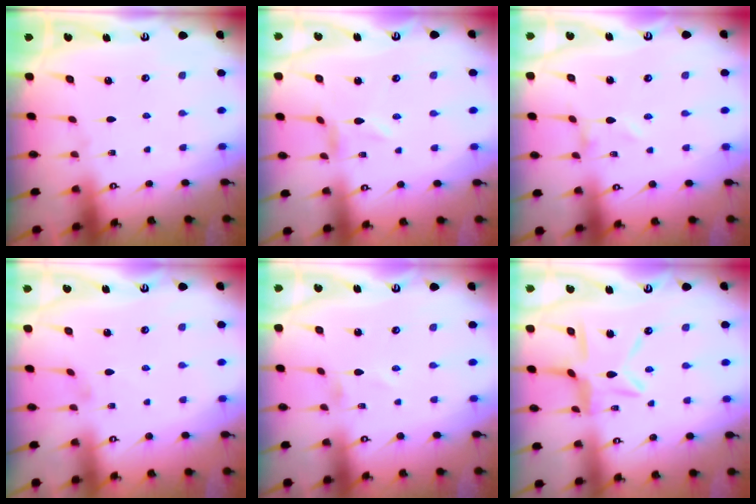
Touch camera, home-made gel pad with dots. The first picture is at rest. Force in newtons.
{"total": 0.7, "press": 0.7, "slide": 0.2}
{"total": 0.0}
{"total": 0.0}
{"total": 0.0}
{"total": 11.1, "press": 11.0, "slide": 1.1}